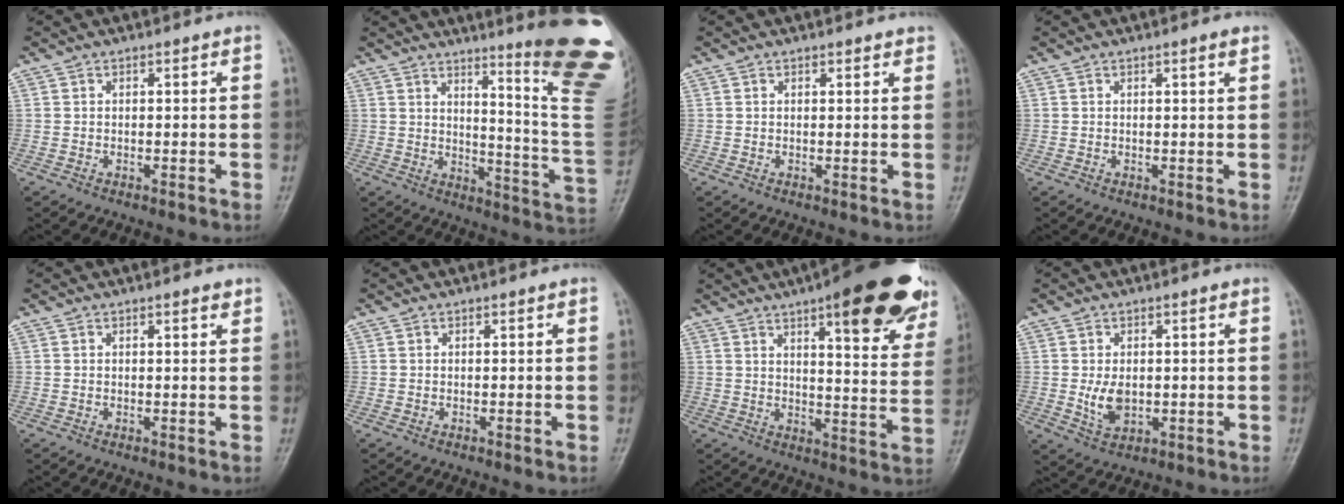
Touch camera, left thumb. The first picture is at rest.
{"total": 22.3, "force": [13.2, 2.3, 17.8], "torque": [-0.190, -0.101, 0.170]}
{"total": 1.3, "force": [1.1, 0.5, 0.5], "torque": [-0.002, -0.003, 0.011]}
{"total": 1.1, "force": [0.6, 0.0, 0.9], "torque": [-0.013, -0.003, 0.009]}
{"total": 1.2, "force": [0.8, 0.3, 0.8], "torque": [-0.011, -0.004, 0.010]}
{"total": 0.0}
{"total": 23.5, "force": [14.4, 6.5, 17.4], "torque": [-0.193, -0.051, 0.182]}
{"total": 4.8, "force": [0.0, 3.1, 3.7], "torque": [-0.056, -0.010, 0.009]}